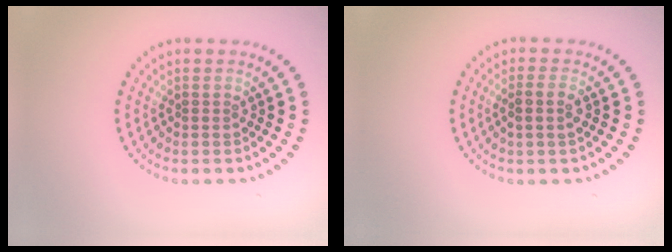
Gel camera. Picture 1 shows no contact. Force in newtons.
{"total": 1.8, "press": 1.5, "slide": 0.9}